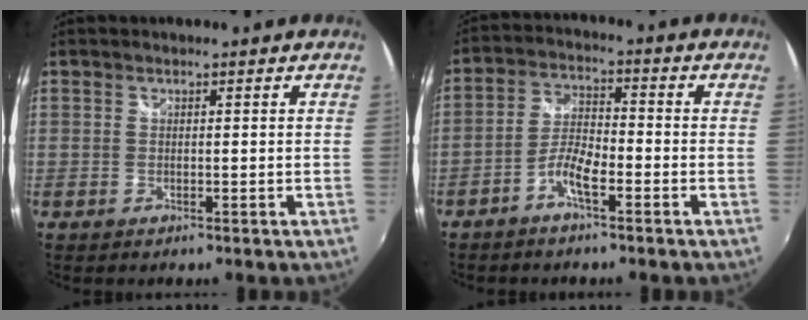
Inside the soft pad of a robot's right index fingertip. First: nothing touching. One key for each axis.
{"total": 5.4, "fx": -3.3, "fy": 1.4, "fz": 4.0, "tx": -0.091, "ty": 0.010, "tz": -0.064}